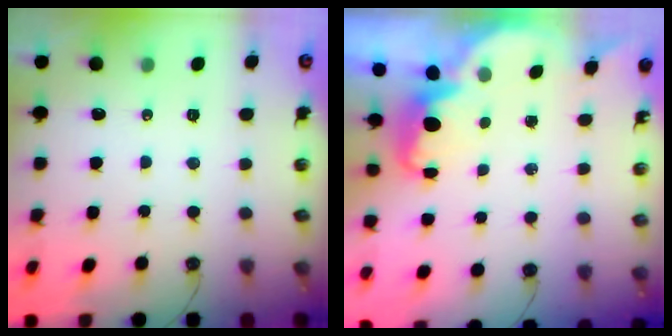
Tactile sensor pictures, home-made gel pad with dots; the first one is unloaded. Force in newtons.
{"total": 2.3, "press": 2.2, "slide": 0.6}